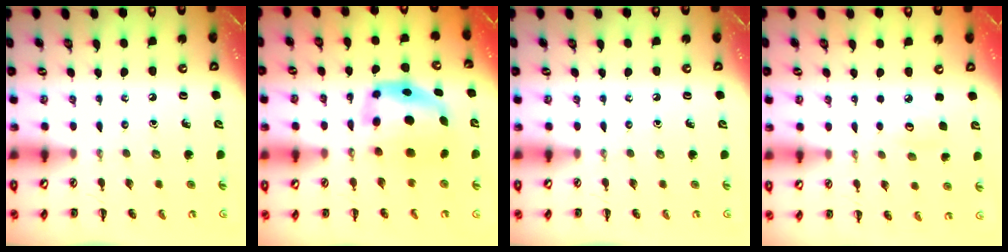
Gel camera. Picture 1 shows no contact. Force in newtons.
{"total": 5.9, "press": 5.7, "slide": 1.3}
{"total": 0.0}
{"total": 2.9, "press": 2.8, "slide": 0.7}